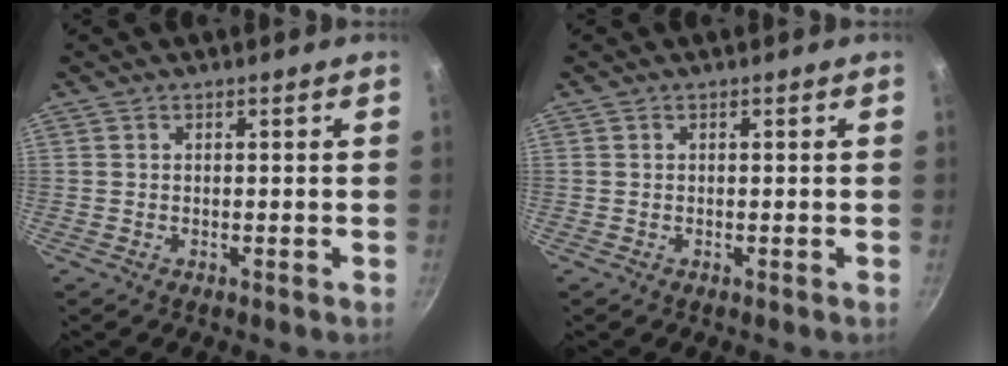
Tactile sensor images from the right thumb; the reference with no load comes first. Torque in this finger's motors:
{"motor_torque": [-0.22, 0.23, 0.06, 0.07, 0.00]}